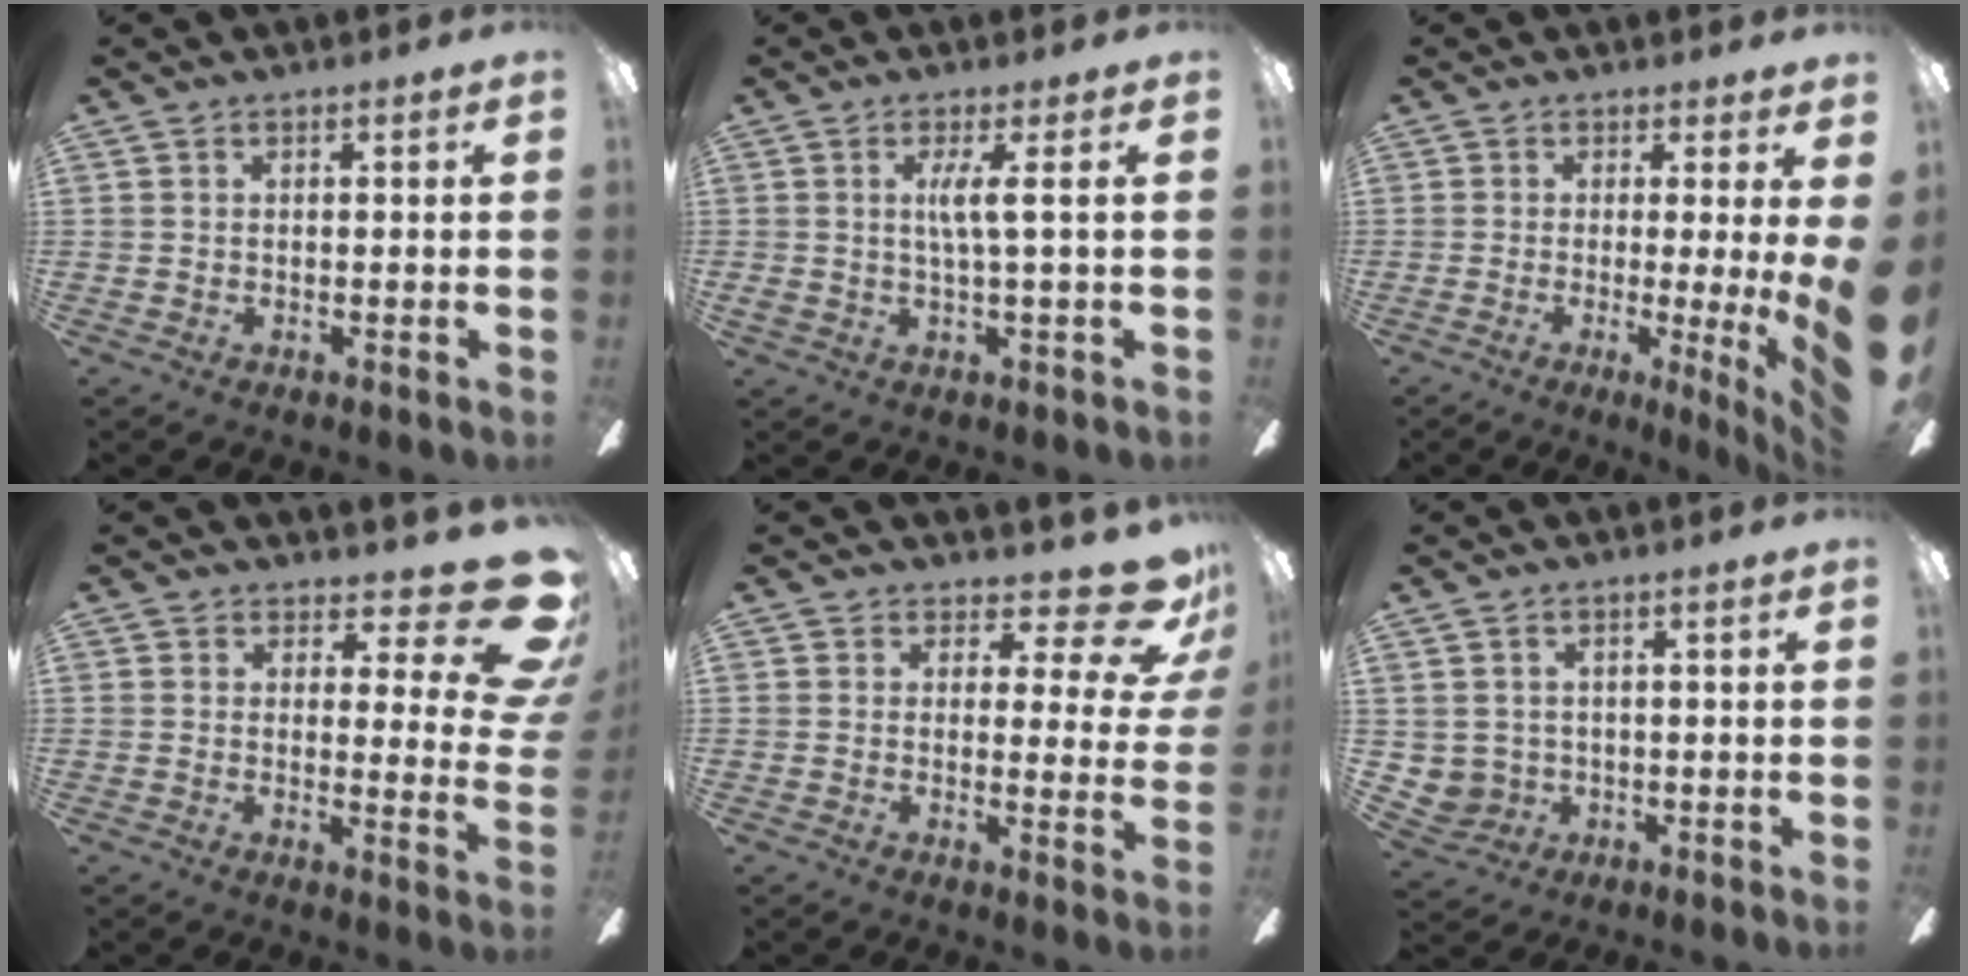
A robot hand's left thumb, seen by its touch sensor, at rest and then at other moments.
{"total": 5.1, "force": [1.2, 0.1, 5.0], "torque": [-0.101, -0.004, 0.016]}
{"total": 7.0, "force": [0.2, -0.3, 7.0], "torque": [-0.098, -0.032, 0.006]}
{"total": 13.7, "force": [7.6, 5.1, 10.1], "torque": [-0.124, -0.056, 0.134]}
{"total": 11.0, "force": [7.3, 4.0, 7.2], "torque": [-0.089, -0.058, 0.127]}
{"total": 3.7, "force": [1.1, 3.5, 0.5], "torque": [-0.029, 0.002, 0.021]}